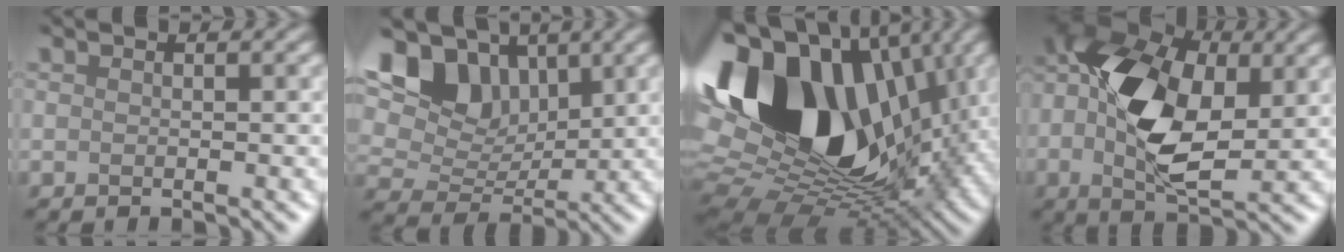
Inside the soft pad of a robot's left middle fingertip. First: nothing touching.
{"total": 7.1, "force": [4.5, 4.7, 2.8], "torque": [-0.055, 0.008, 0.069]}
{"total": 18.4, "force": [4.0, 12.8, 12.6], "torque": [-0.261, 0.008, 0.072]}
{"total": 10.1, "force": [0.8, 5.7, 8.3], "torque": [-0.178, 0.008, 0.011]}